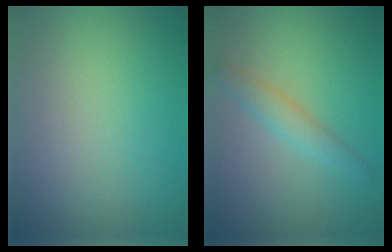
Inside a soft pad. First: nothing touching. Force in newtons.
{"total": 1.9, "press": 1.9, "slide": 0.2}